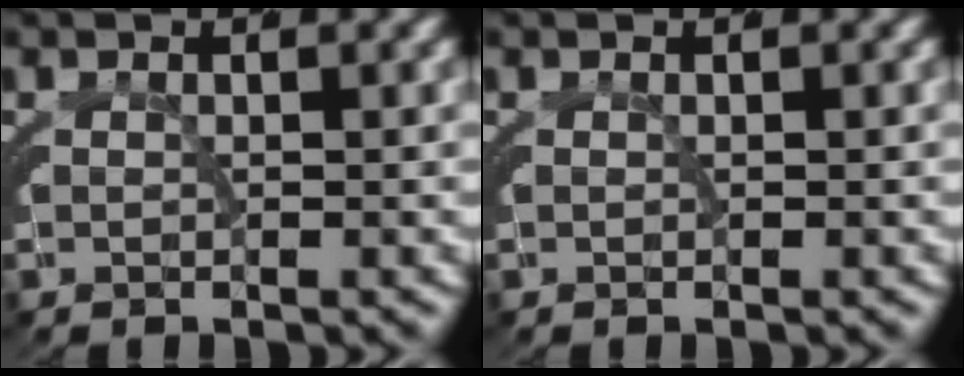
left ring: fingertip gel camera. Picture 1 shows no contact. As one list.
[{"total": 0.0}]